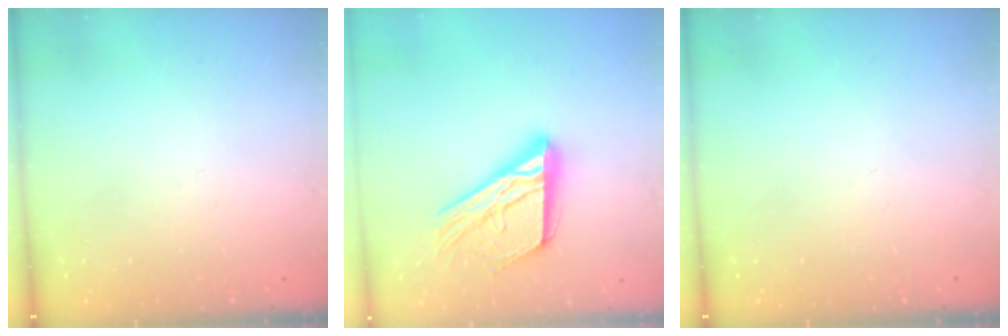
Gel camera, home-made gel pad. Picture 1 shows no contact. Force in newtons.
{"total": 20.4, "press": 20.4, "slide": 1.8}
{"total": 0.0}